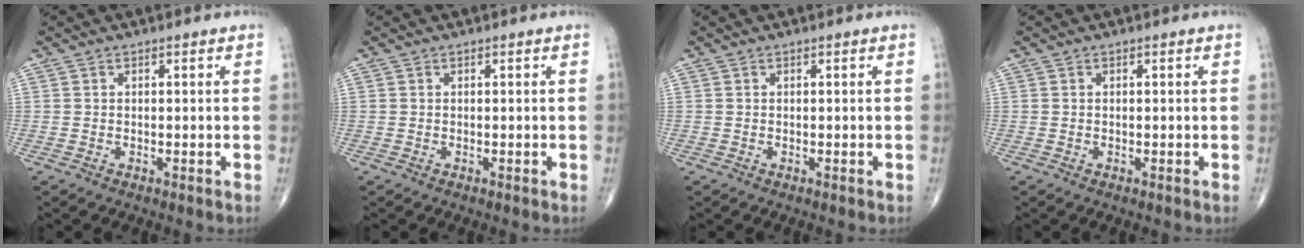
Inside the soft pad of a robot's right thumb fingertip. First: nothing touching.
{"total": 0.0}
{"total": 0.0}
{"total": 0.0}